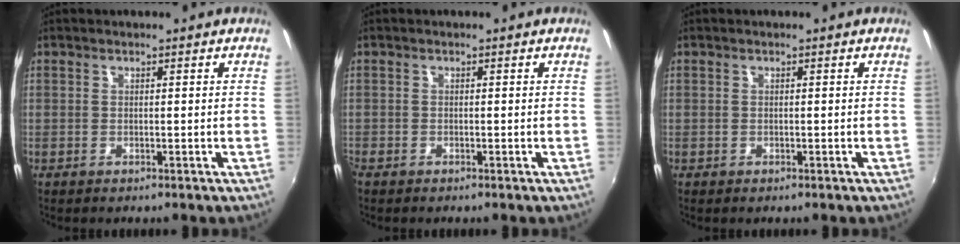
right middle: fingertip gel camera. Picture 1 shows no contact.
{"total": 1.5, "force": [-1.0, 0.9, 0.6], "torque": [-0.014, -0.005, -0.020]}
{"total": 0.7, "force": [-0.1, 0.7, 0.3], "torque": [-0.001, -0.002, -0.003]}